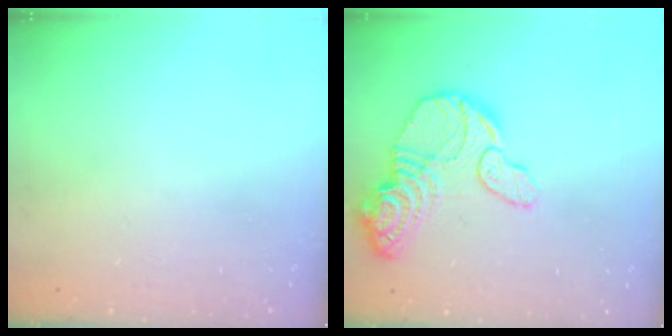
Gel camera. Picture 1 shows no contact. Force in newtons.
{"total": 15.8, "press": 15.7, "slide": 1.4}